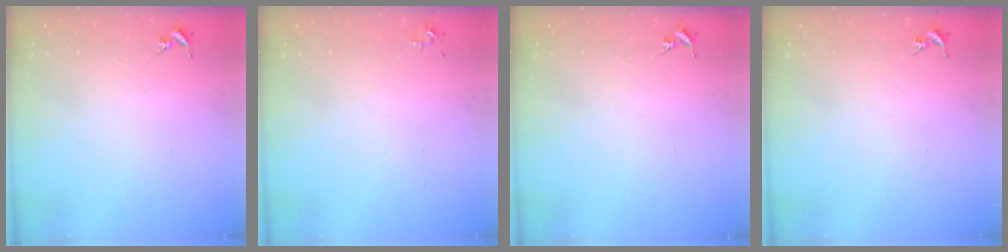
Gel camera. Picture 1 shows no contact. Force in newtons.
{"total": 3.2, "press": 3.2, "slide": 0.5}
{"total": 0.0}
{"total": 0.0}